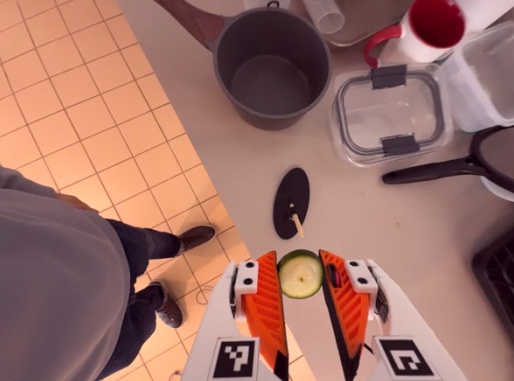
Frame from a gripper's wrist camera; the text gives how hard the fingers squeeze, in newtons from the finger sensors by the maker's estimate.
{"total": 9.2, "left": 9.0, "right": 9.4}